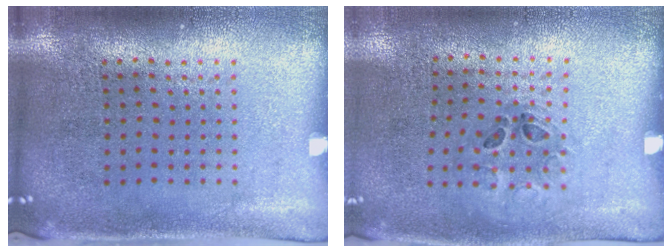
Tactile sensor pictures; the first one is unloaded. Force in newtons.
{"total": 1.2, "press": 0.7, "slide": 1.0}